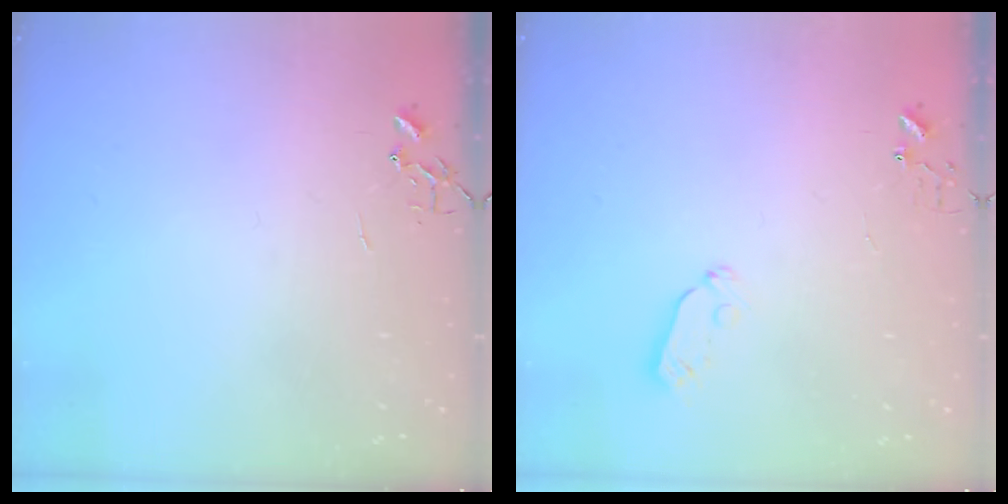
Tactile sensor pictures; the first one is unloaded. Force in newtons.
{"total": 3.9, "press": 3.8, "slide": 0.6}